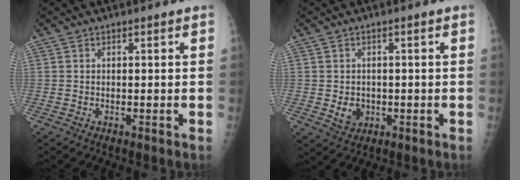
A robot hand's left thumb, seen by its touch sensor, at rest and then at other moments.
{"total": 3.6, "force": [-0.5, 3.1, 1.8], "torque": [-0.016, 0.000, 0.002]}